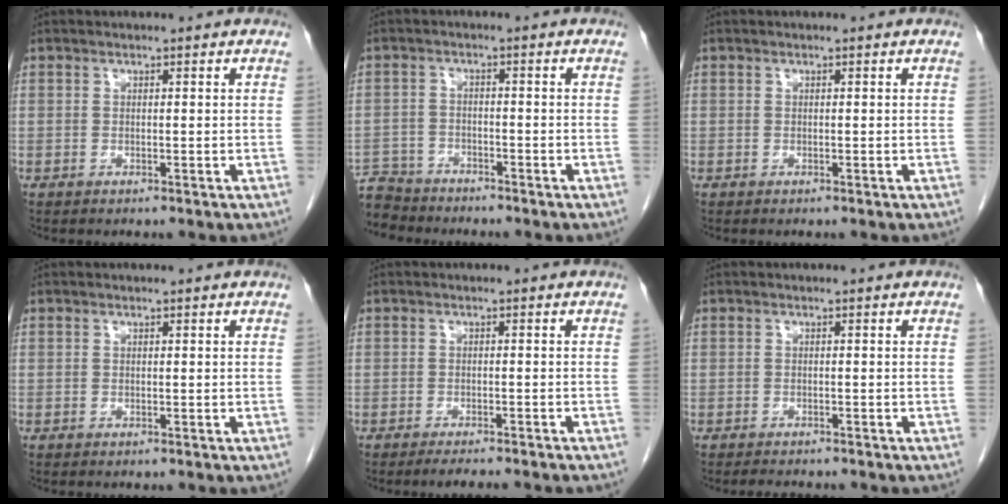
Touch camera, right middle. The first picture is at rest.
{"total": 7.1, "force": [-6.6, 2.5, -0.1], "torque": [-0.004, 0.000, -0.122]}
{"total": 0.0}
{"total": 0.0}
{"total": 6.6, "force": [-5.7, 0.7, 3.1], "torque": [-0.031, -0.008, -0.077]}
{"total": 2.8, "force": [-2.6, 0.5, 1.0], "torque": [-0.017, -0.007, -0.034]}